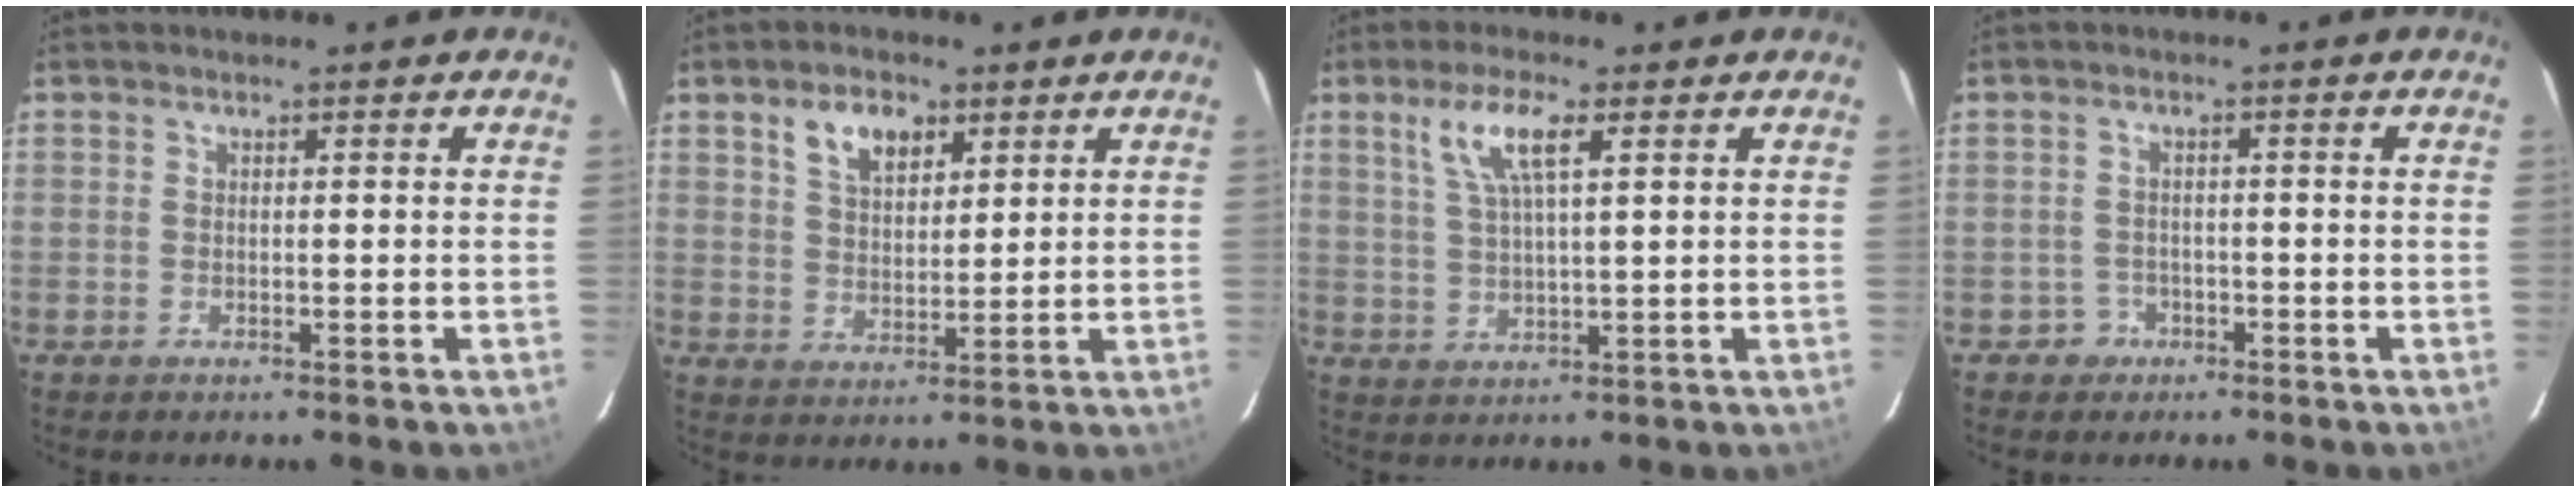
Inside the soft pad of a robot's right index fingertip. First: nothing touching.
{"total": 7.0, "force": [3.8, 4.0, 4.4], "torque": [-0.076, 0.011, 0.070]}
{"total": 7.2, "force": [3.3, 1.6, 6.2], "torque": [-0.121, 0.006, 0.067]}
{"total": 2.9, "force": [-1.4, 2.5, -0.2], "torque": [0.001, 0.015, -0.022]}